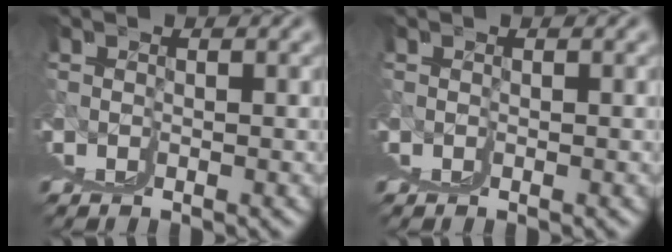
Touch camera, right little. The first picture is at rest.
{"total": 0.0}